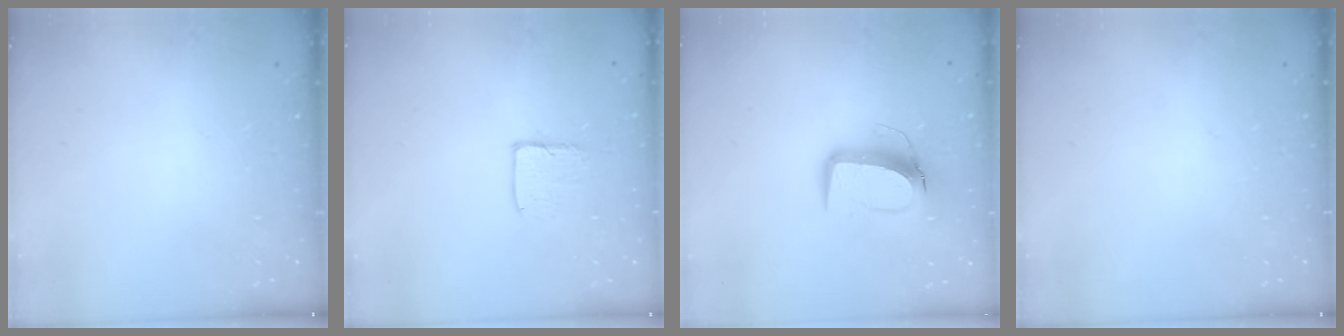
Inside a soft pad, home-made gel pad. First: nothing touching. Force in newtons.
{"total": 3.8, "press": 3.8, "slide": 0.3}
{"total": 11.2, "press": 11.1, "slide": 1.2}
{"total": 0.0}